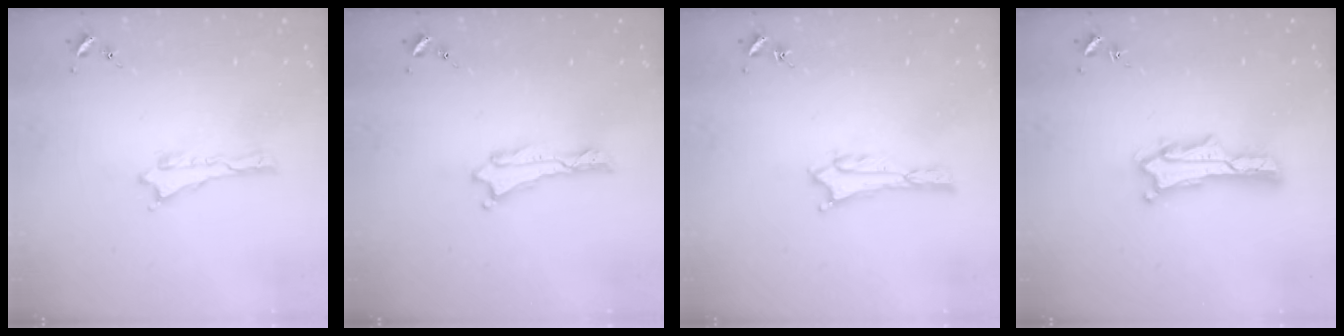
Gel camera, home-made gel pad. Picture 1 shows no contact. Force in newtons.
{"total": 0.0}
{"total": 1.6, "press": 1.6, "slide": 0.2}
{"total": 2.1, "press": 2.1, "slide": 0.3}